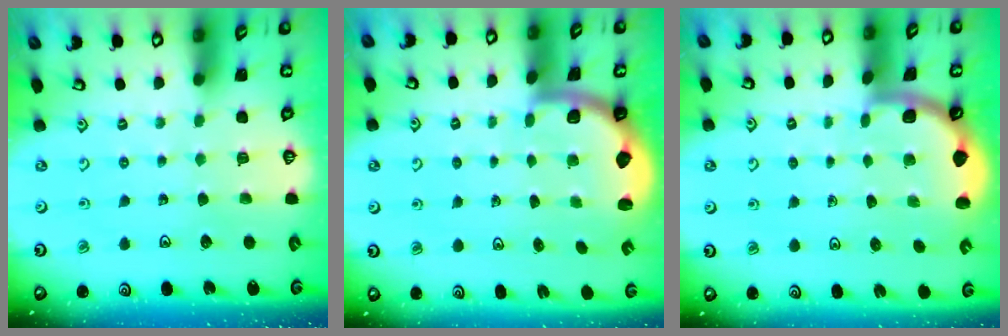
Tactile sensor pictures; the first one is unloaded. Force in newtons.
{"total": 2.0, "press": 1.9, "slide": 0.5}
{"total": 1.7, "press": 1.7, "slide": 0.1}